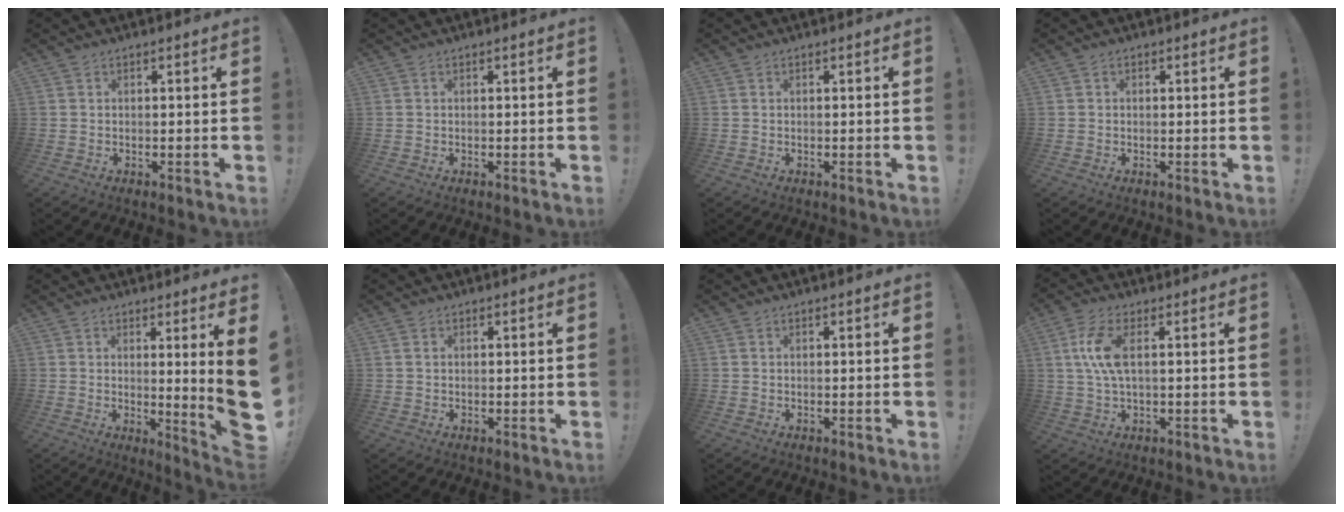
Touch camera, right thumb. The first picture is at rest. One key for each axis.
{"total": 0.0}
{"total": 0.0}
{"total": 0.5, "fx": -0.1, "fy": 0.5, "fz": 0.2, "tx": -0.005, "ty": 0.002, "tz": -0.001}
{"total": 8.4, "fx": 1.4, "fy": -1.1, "fz": 8.2, "tx": -0.118, "ty": -0.032, "tz": 0.021}
{"total": 0.9, "fx": 0.5, "fy": 0.7, "fz": 0.4, "tx": -0.005, "ty": 0.001, "tz": 0.008}
{"total": 0.0}
{"total": 9.0, "fx": 1.7, "fy": 3.3, "fz": 8.1, "tx": -0.166, "ty": -0.004, "tz": 0.029}